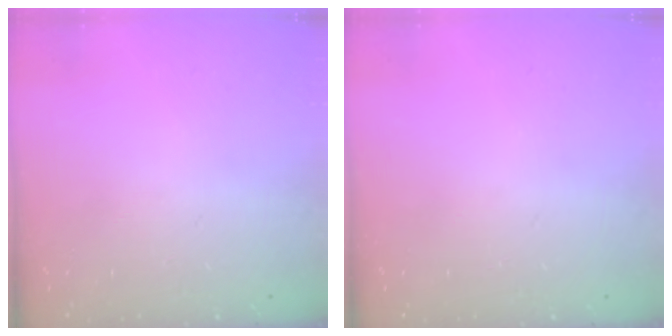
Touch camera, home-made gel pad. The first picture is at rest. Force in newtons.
{"total": 0.0}